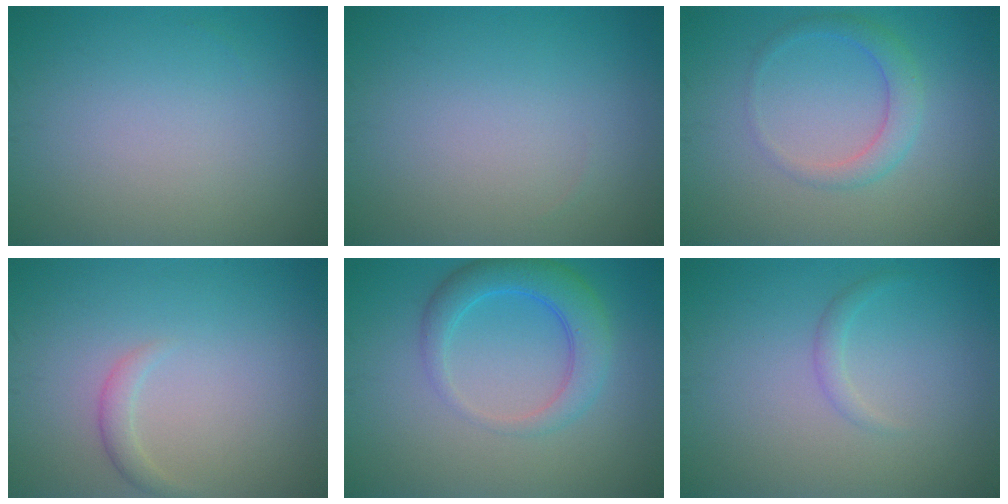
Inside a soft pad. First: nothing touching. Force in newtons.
{"total": 0.0}
{"total": 2.4, "press": 2.4, "slide": 0.1}
{"total": 1.2, "press": 1.2, "slide": 0.0}
{"total": 4.3, "press": 4.3, "slide": 0.3}
{"total": 1.0, "press": 1.0, "slide": 0.1}